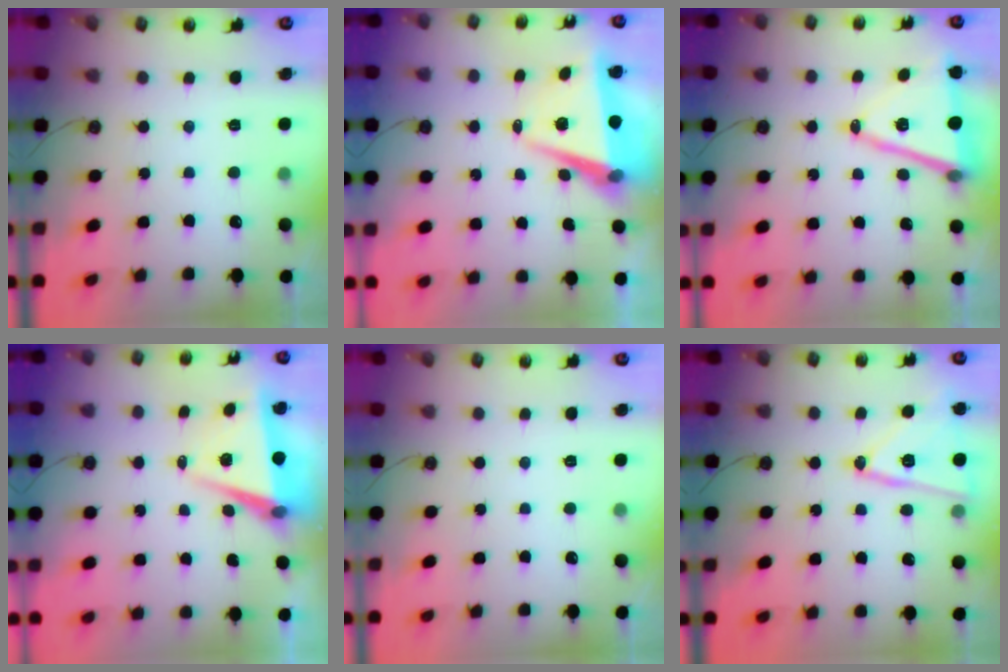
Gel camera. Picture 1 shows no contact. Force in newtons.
{"total": 7.8, "press": 6.6, "slide": 4.1}
{"total": 14.2, "press": 13.7, "slide": 3.8}
{"total": 6.3, "press": 4.7, "slide": 4.2}
{"total": 0.0}
{"total": 15.2, "press": 15.0, "slide": 2.3}